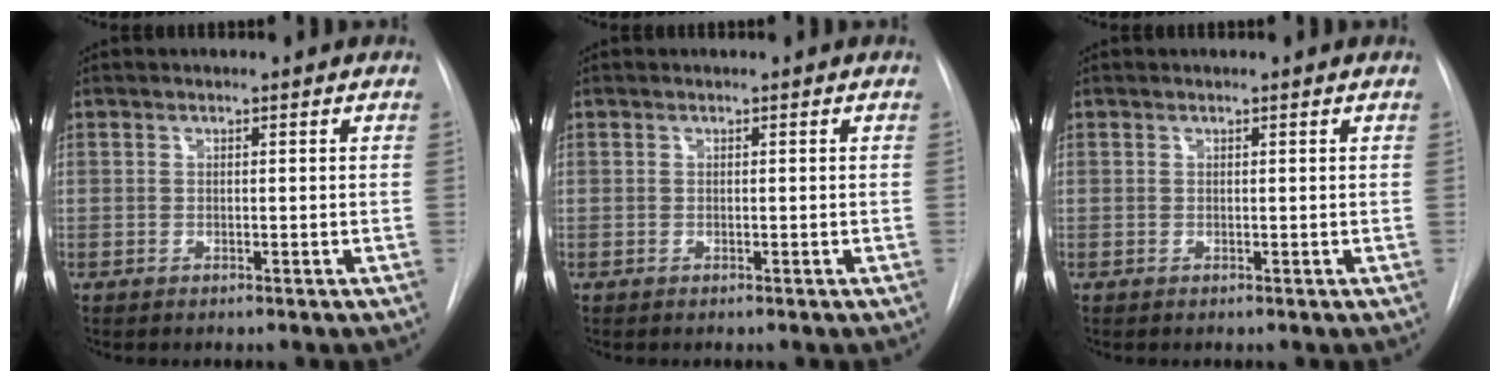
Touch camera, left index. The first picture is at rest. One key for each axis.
{"total": 0.0}
{"total": 0.0}